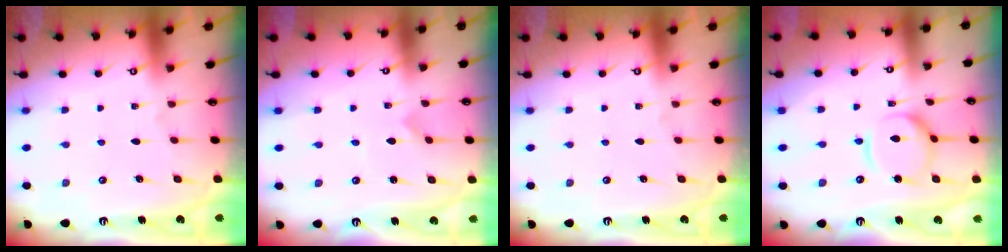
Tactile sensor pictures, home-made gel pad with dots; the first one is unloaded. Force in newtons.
{"total": 0.0}
{"total": 0.0}
{"total": 11.1, "press": 11.1, "slide": 1.0}